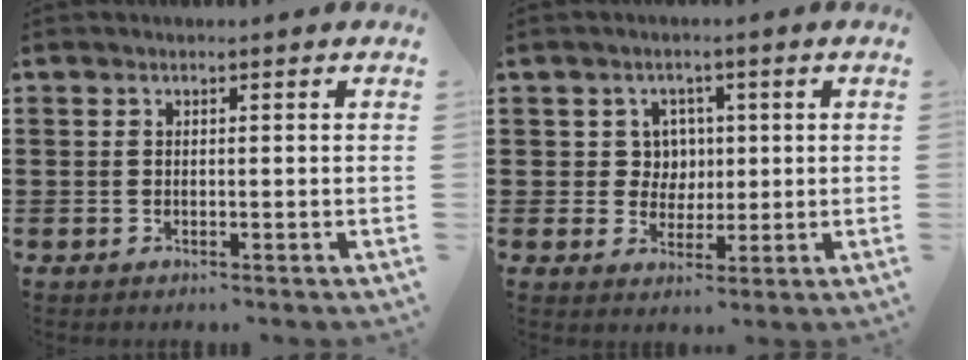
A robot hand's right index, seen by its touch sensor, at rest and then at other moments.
{"total": 4.3, "force": [0.7, 4.0, 1.3], "torque": [-0.046, 0.014, 0.010]}